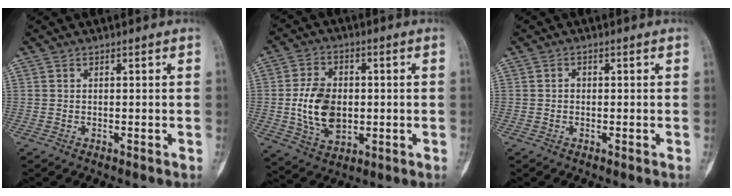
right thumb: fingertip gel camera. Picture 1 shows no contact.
{"total": 12.0, "force": [-0.5, 8.2, 8.7], "torque": [-0.138, 0.001, -0.002]}
{"total": 1.0, "force": [-0.1, 0.8, 0.5], "torque": [-0.003, 0.004, -0.003]}